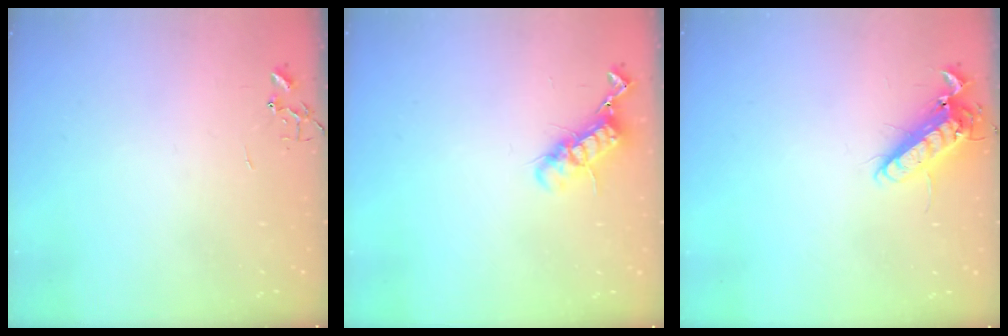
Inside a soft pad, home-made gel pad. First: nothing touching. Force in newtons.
{"total": 11.9, "press": 11.9, "slide": 0.8}
{"total": 12.5, "press": 12.3, "slide": 2.1}